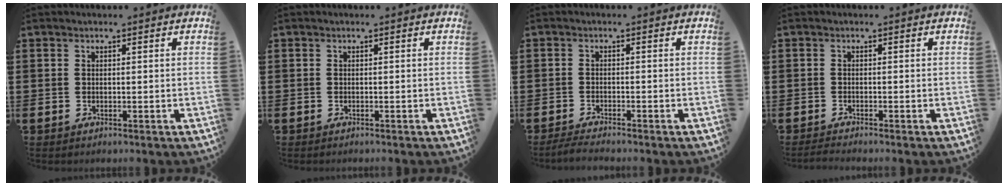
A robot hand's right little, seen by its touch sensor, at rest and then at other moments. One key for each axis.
{"total": 0.0}
{"total": 1.5, "fx": -1.3, "fy": 0.0, "fz": 0.6, "tx": -0.012, "ty": 0.001, "tz": -0.026}
{"total": 1.1, "fx": -1.0, "fy": -0.1, "fz": 0.5, "tx": -0.007, "ty": -0.001, "tz": -0.019}